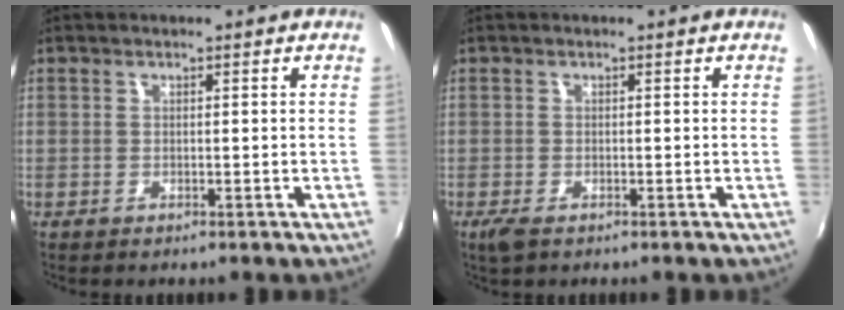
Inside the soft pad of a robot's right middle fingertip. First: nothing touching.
{"total": 2.2, "force": [-1.4, 0.9, 1.5], "torque": [-0.030, -0.009, -0.024]}